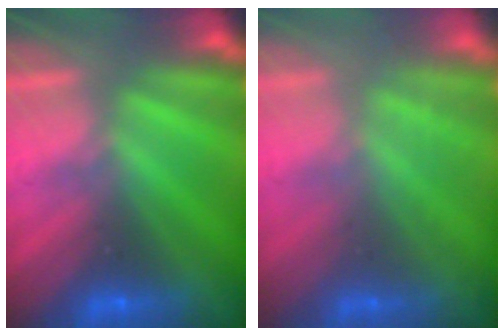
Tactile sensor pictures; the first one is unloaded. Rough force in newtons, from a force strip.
{"total": 1.8}